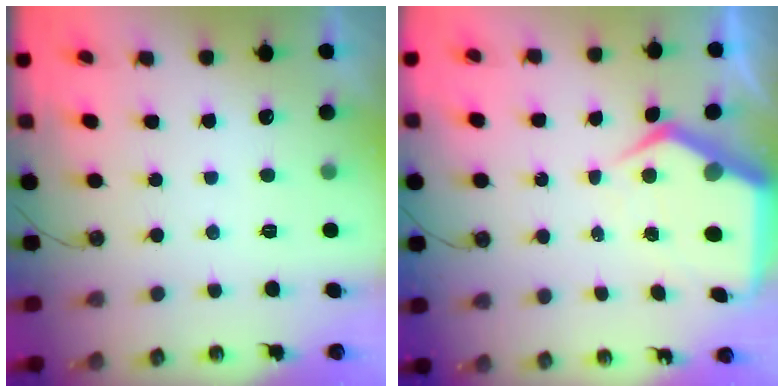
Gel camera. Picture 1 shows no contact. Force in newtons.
{"total": 8.1, "press": 8.0, "slide": 0.8}